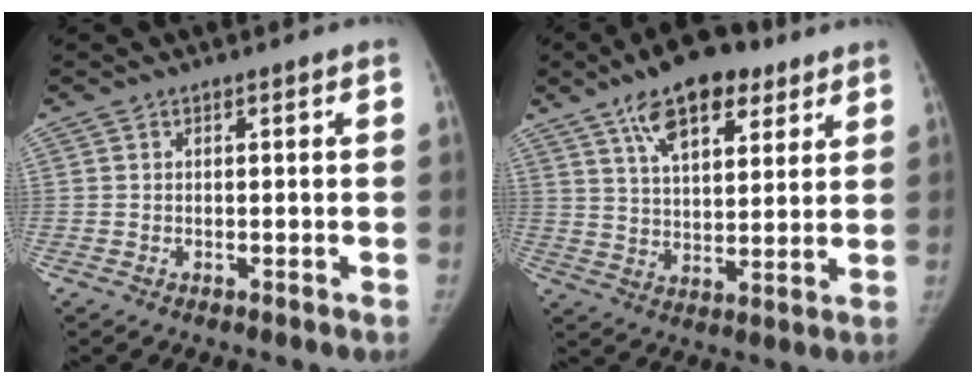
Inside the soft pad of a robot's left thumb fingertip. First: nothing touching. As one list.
[{"total": 15.4, "force": [9.0, 7.2, 10.3], "torque": [-0.128, -0.027, 0.147]}]